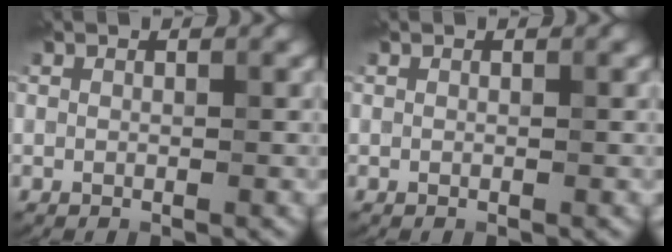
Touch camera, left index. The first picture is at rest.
{"total": 0.0}